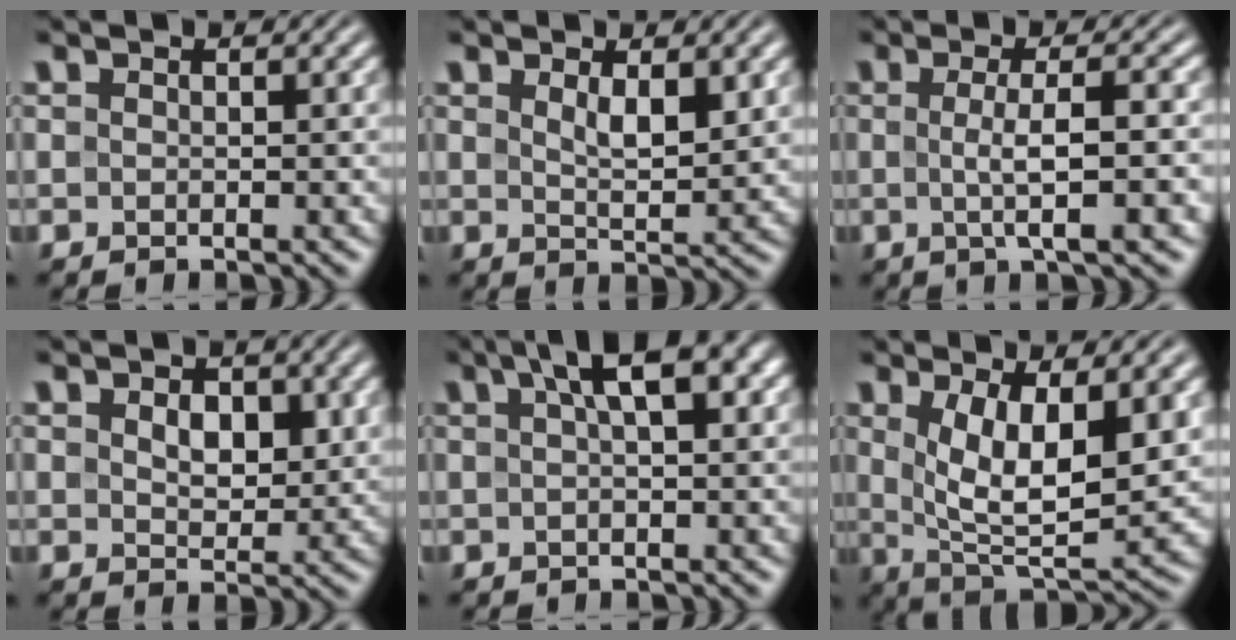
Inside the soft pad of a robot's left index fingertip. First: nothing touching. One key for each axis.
{"total": 2.9, "fx": 1.2, "fy": 0.9, "fz": 2.5, "tx": -0.045, "ty": -0.005, "tz": 0.024}
{"total": 4.5, "fx": -0.3, "fy": 0.9, "fz": 4.4, "tx": -0.070, "ty": -0.002, "tz": -0.006}
{"total": 3.2, "fx": 0.9, "fy": 2.1, "fz": 2.3, "tx": -0.040, "ty": -0.004, "tz": 0.017}
{"total": 4.8, "fx": 1.8, "fy": 1.4, "fz": 4.2, "tx": -0.061, "ty": 0.013, "tz": 0.025}
{"total": 8.6, "fx": 1.7, "fy": 3.2, "fz": 7.7, "tx": -0.142, "ty": -0.014, "tz": 0.033}